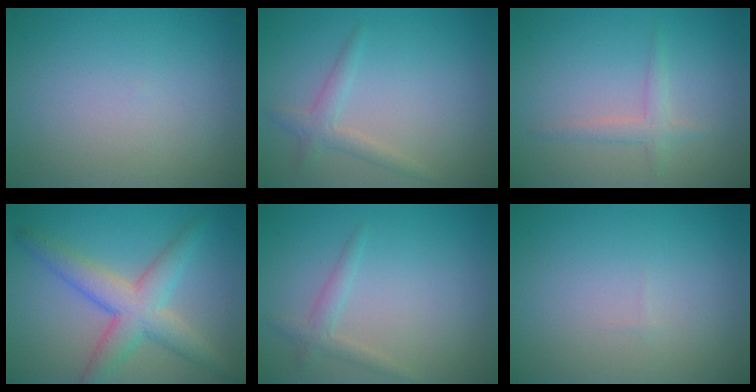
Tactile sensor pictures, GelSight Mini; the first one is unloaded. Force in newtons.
{"total": 1.7, "press": 1.7, "slide": 0.0}
{"total": 1.5, "press": 1.5, "slide": 0.1}
{"total": 5.5, "press": 5.5, "slide": 0.3}
{"total": 1.6, "press": 1.6, "slide": 0.1}
{"total": 0.0}